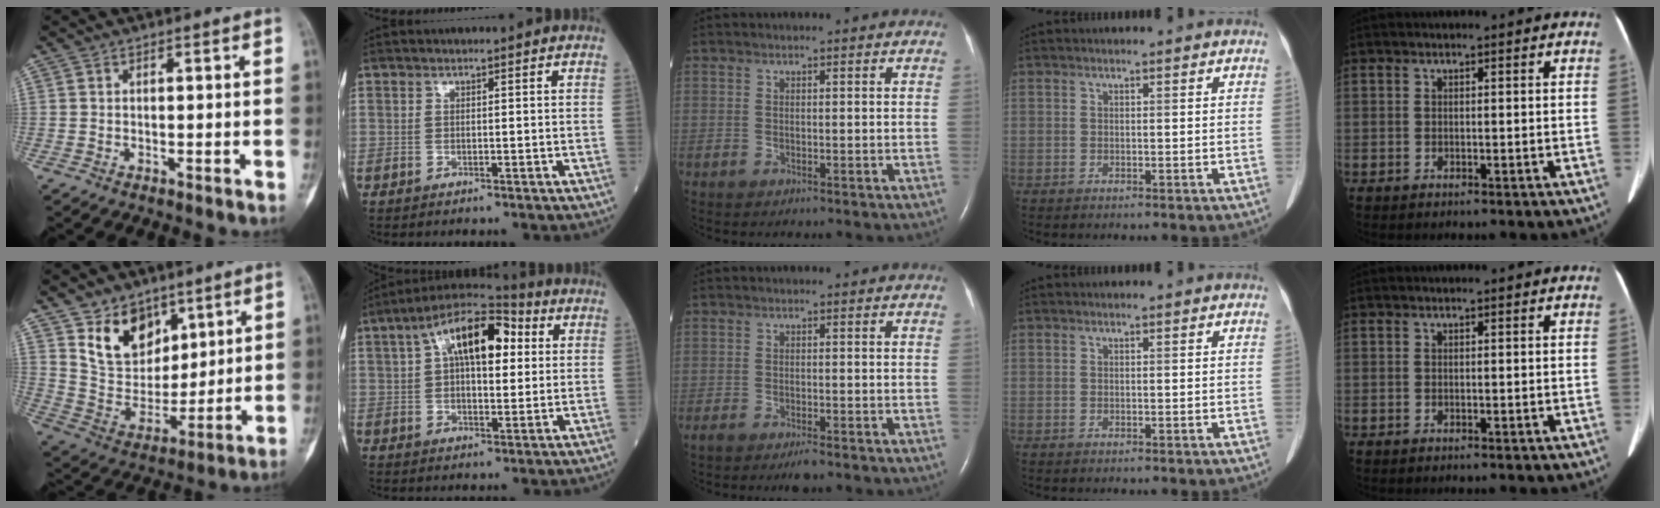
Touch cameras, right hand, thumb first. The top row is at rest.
{"thumb": {"total": 12.9, "force": [7.5, 8.8, 5.6], "torque": [-0.057, -0.052, 0.148]}, "index": {"total": 14.0, "force": [4.1, 5.6, 12.1], "torque": [-0.207, 0.042, 0.061]}, "middle": {"total": 2.8, "force": [-2.1, 0.5, 1.7], "torque": [-0.031, -0.007, -0.032]}}